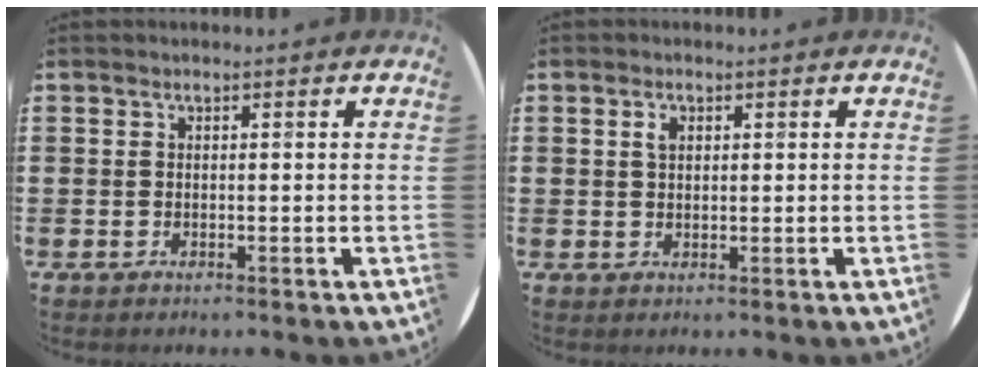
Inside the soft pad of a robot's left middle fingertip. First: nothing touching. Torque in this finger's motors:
{"motor_torque": [0.53, 0.03, 0.00, -0.03]}